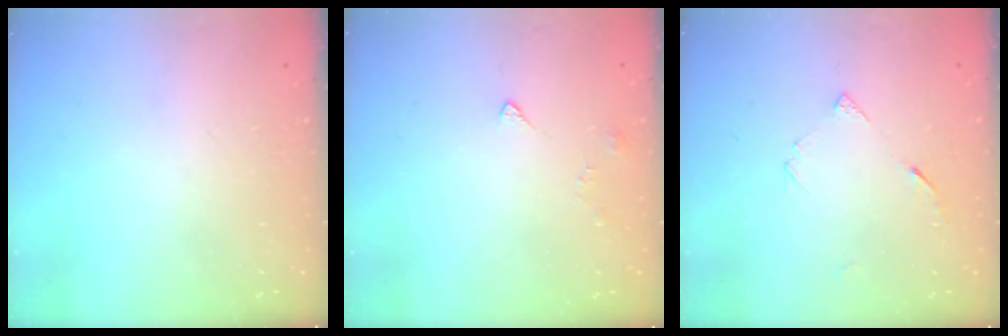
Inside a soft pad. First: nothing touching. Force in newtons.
{"total": 2.6, "press": 2.6, "slide": 0.5}
{"total": 4.3, "press": 4.2, "slide": 0.6}